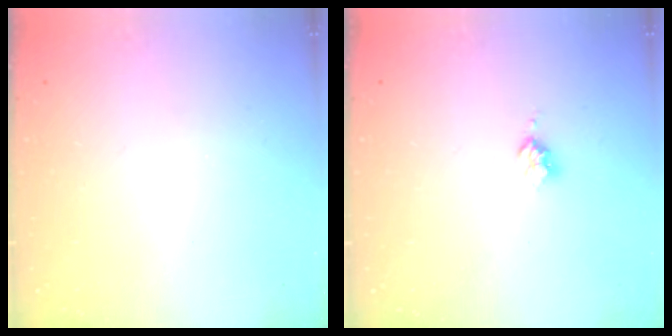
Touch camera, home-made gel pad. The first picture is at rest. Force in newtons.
{"total": 2.5, "press": 2.5, "slide": 0.3}